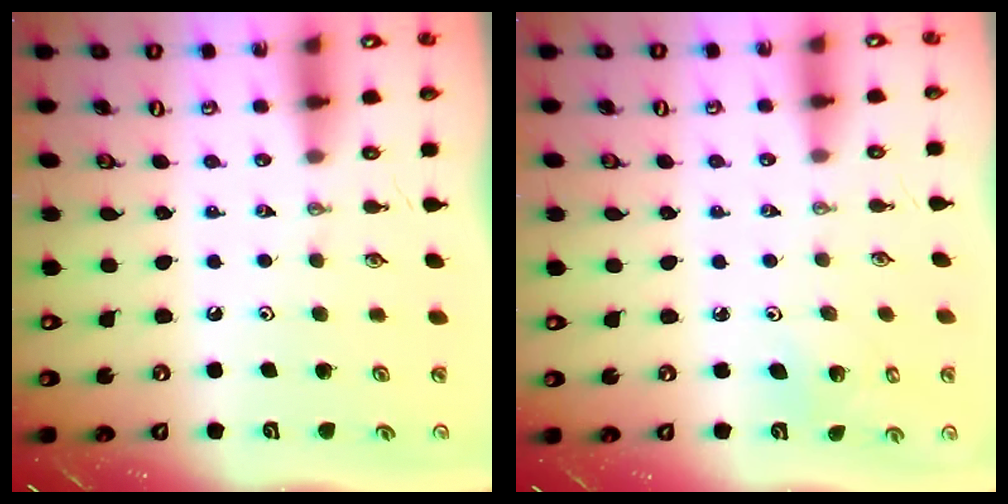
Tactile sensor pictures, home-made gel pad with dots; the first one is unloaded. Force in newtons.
{"total": 3.2, "press": 3.2, "slide": 0.2}